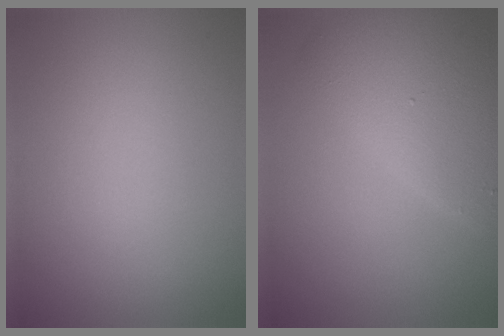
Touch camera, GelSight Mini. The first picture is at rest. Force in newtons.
{"total": 5.3, "press": 5.3, "slide": 0.2}